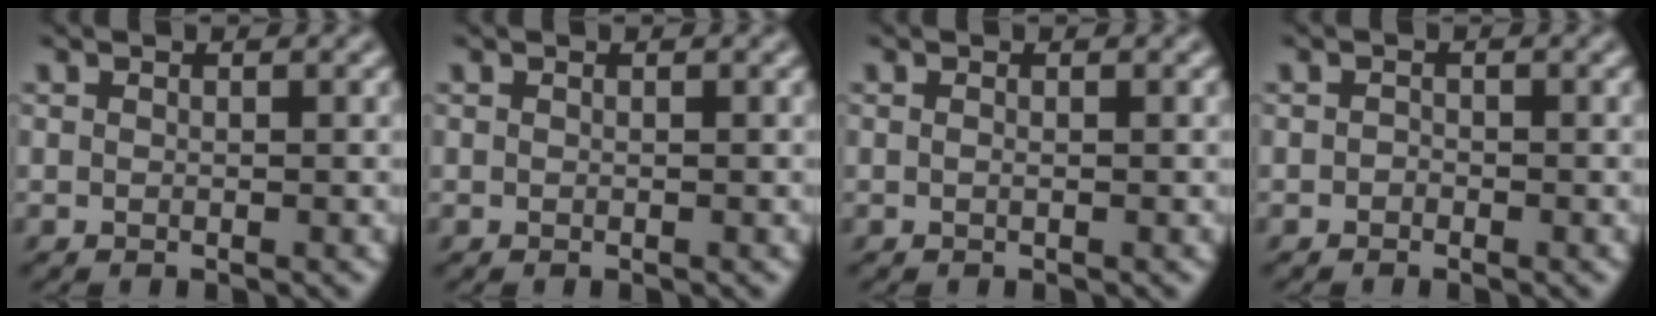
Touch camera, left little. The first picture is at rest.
{"total": 0.0}
{"total": 0.0}
{"total": 0.7, "force": [-0.5, 0.5, 0.1], "torque": [0.002, -0.002, -0.013]}